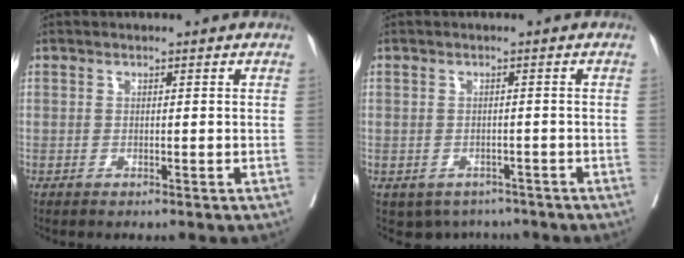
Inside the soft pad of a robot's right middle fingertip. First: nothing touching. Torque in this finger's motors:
{"motor_torque": [0.19, -0.17, -0.02, -0.02]}